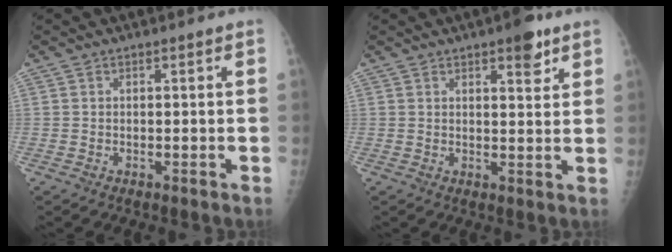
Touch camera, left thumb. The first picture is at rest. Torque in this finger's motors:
{"motor_torque": [0.75, 0.10, 0.45, -0.16, 0.06]}